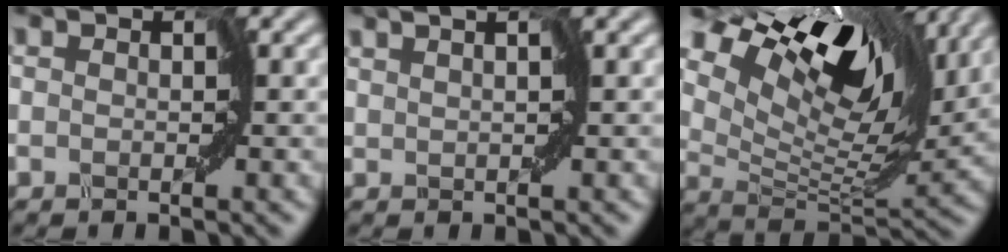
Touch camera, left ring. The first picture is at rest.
{"total": 0.9, "force": [0.5, -0.7, -0.2], "torque": [-0.006, -0.003, 0.019]}
{"total": 14.4, "force": [10.6, 5.0, 8.4], "torque": [-0.167, 0.028, 0.177]}